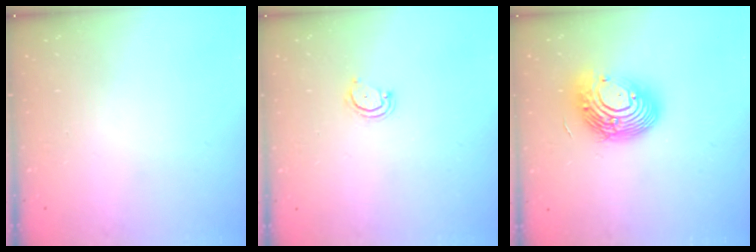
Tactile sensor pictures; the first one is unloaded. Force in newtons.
{"total": 3.3, "press": 3.3, "slide": 0.2}
{"total": 15.5, "press": 15.5, "slide": 1.4}